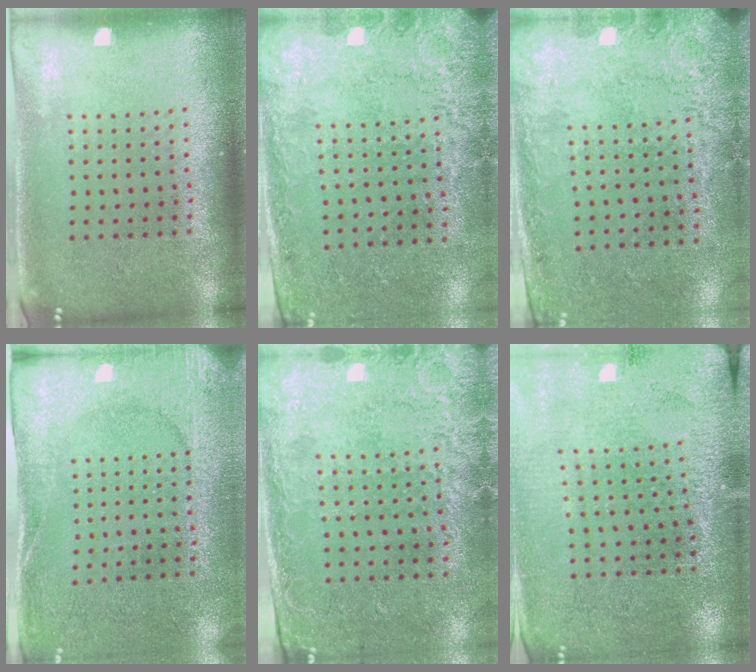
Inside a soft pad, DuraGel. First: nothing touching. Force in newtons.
{"total": 2.6, "press": 2.3, "slide": 1.2}
{"total": 2.7, "press": 2.0, "slide": 1.8}
{"total": 2.6, "press": 2.4, "slide": 1.0}
{"total": 2.6, "press": 2.1, "slide": 1.5}
{"total": 2.8, "press": 2.8, "slide": 0.1}